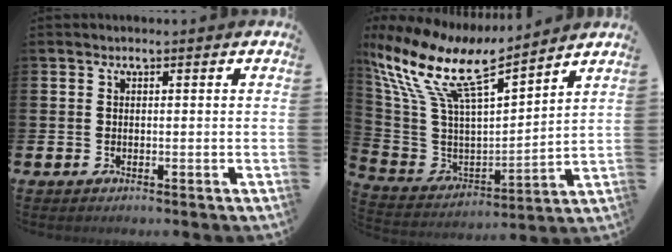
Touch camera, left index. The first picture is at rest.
{"total": 12.7, "force": [10.1, 3.4, 6.9], "torque": [-0.179, -0.060, 0.177]}